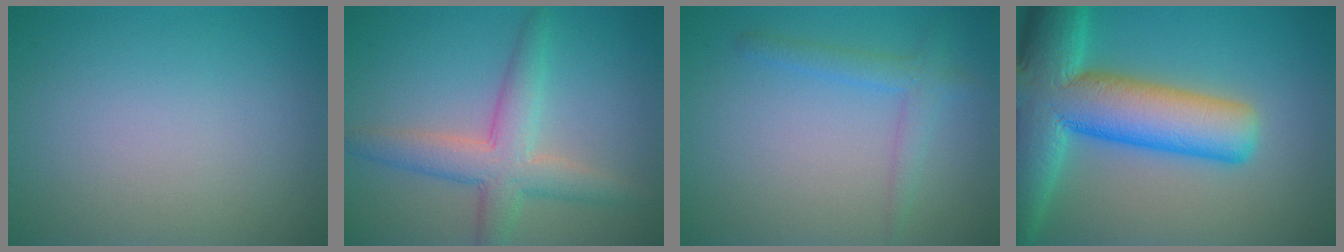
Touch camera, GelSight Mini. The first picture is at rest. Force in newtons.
{"total": 4.8, "press": 4.8, "slide": 0.1}
{"total": 2.2, "press": 2.2, "slide": 0.0}
{"total": 13.4, "press": 13.4, "slide": 0.7}